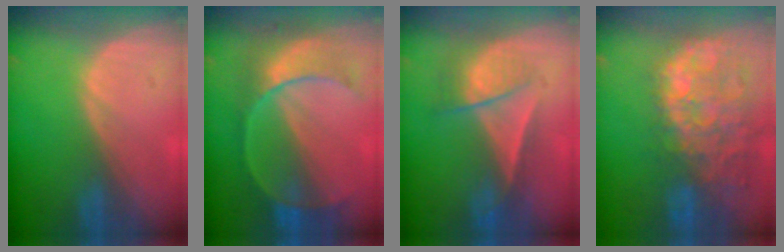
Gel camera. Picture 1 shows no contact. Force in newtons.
{"total": 8.4, "press": 8.2, "slide": 2.1}
{"total": 7.1, "press": 6.1, "slide": 3.6}
{"total": 14.7, "press": 11.9, "slide": 8.7}